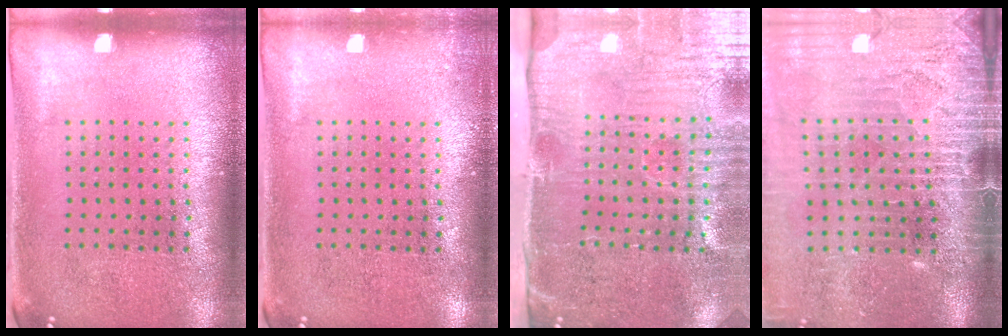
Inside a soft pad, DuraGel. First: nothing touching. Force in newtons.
{"total": 0.7, "press": 0.7, "slide": 0.2}
{"total": 5.2, "press": 4.3, "slide": 2.9}
{"total": 4.2, "press": 3.6, "slide": 2.0}